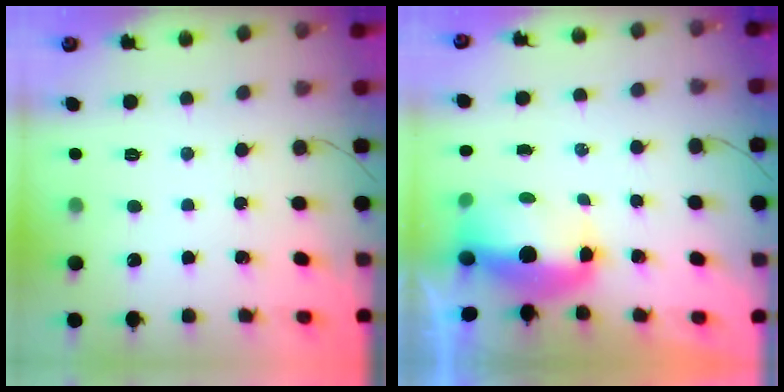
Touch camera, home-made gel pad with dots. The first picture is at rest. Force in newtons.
{"total": 7.6, "press": 7.6, "slide": 1.1}